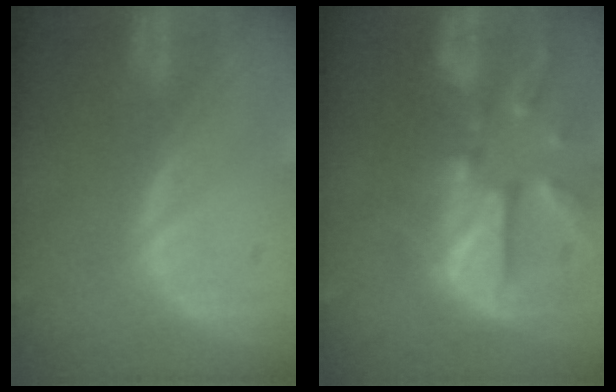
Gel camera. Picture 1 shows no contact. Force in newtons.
{"total": 12.1, "press": 10.5, "slide": 5.9}